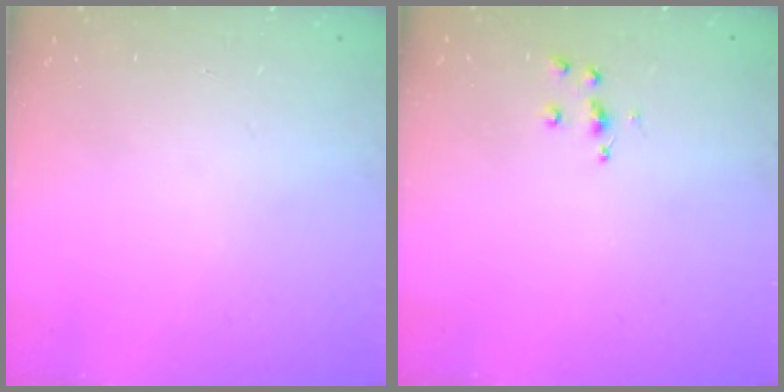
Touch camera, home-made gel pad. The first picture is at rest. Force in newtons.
{"total": 4.8, "press": 4.8, "slide": 0.5}